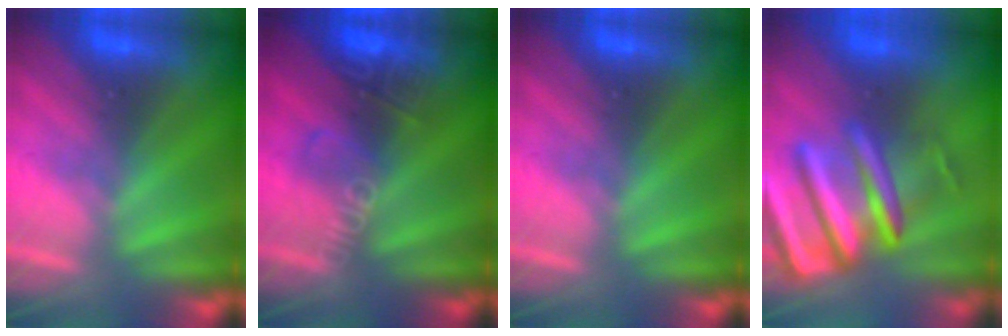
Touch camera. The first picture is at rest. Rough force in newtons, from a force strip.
{"total": 2.8}
{"total": 0.0}
{"total": 7.1}